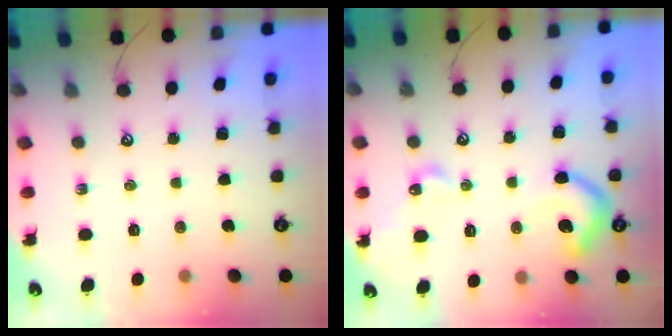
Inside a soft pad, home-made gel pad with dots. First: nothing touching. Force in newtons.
{"total": 11.6, "press": 11.6, "slide": 1.2}